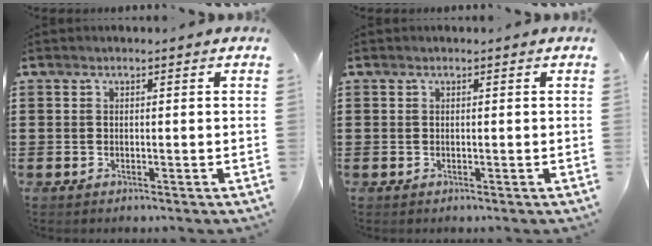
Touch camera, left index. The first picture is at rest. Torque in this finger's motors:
{"motor_torque": [1.05, -0.62, -0.11, -0.17]}